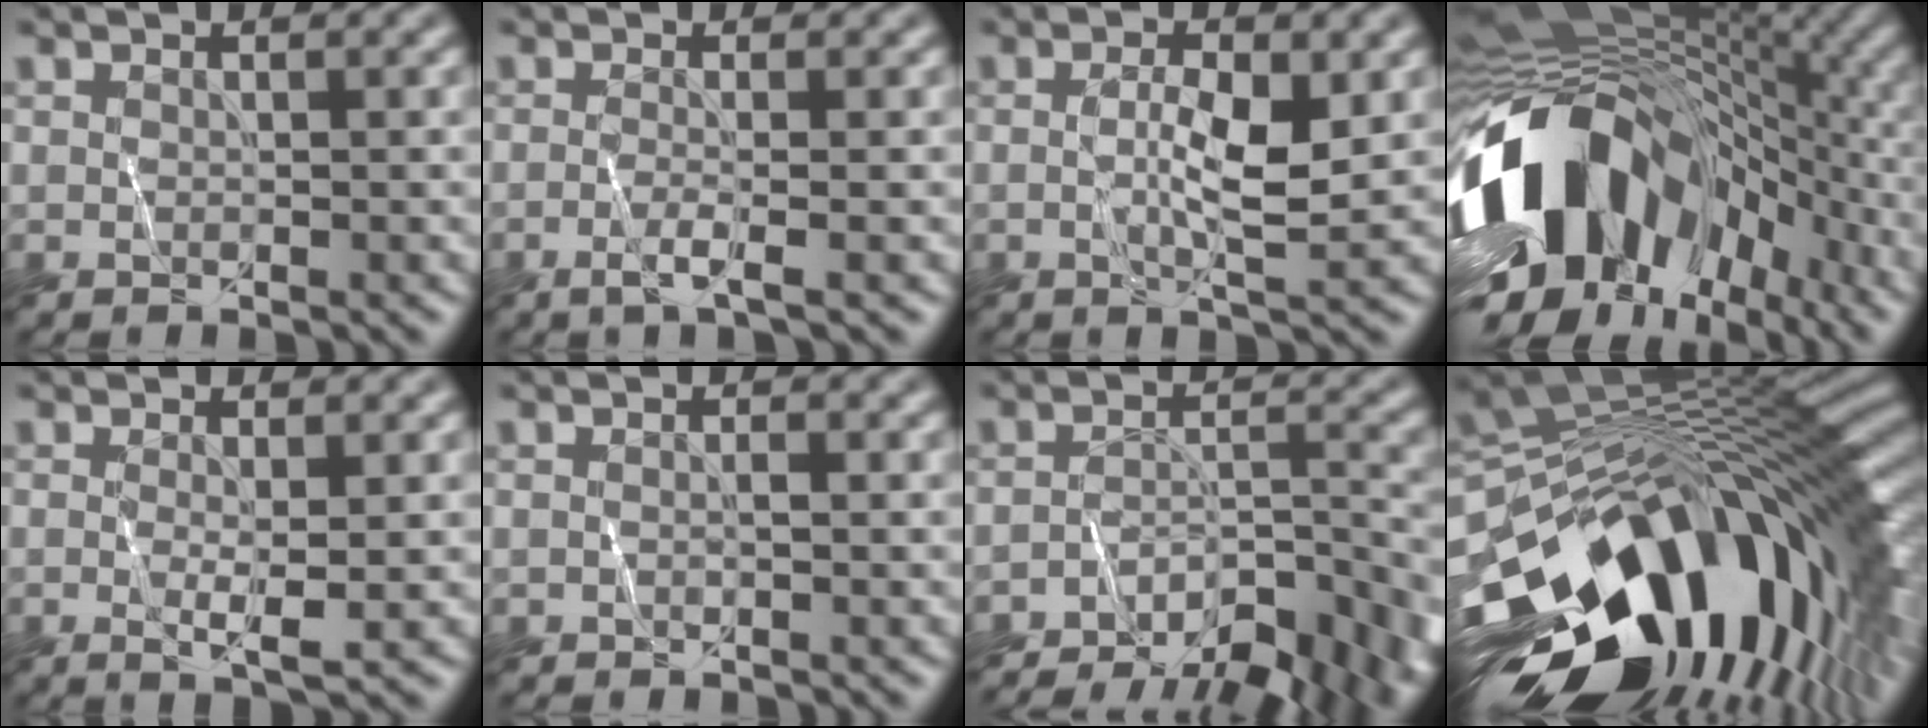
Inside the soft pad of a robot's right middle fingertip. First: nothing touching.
{"total": 1.7, "force": [-0.7, 0.2, 1.5], "torque": [-0.022, 0.008, -0.022]}
{"total": 3.6, "force": [0.0, 0.6, 3.6], "torque": [-0.067, 0.003, 0.000]}
{"total": 16.4, "force": [-3.7, 10.7, 11.8], "torque": [-0.227, 0.000, -0.068]}
{"total": 1.9, "force": [0.0, 0.3, 1.9], "torque": [-0.037, -0.005, 0.003]}
{"total": 0.0}
{"total": 11.1, "force": [-9.2, 3.4, 5.2], "torque": [-0.070, -0.011, -0.116]}
{"total": 17.6, "force": [-5.1, 9.5, 13.9], "torque": [-0.234, 0.003, -0.095]}